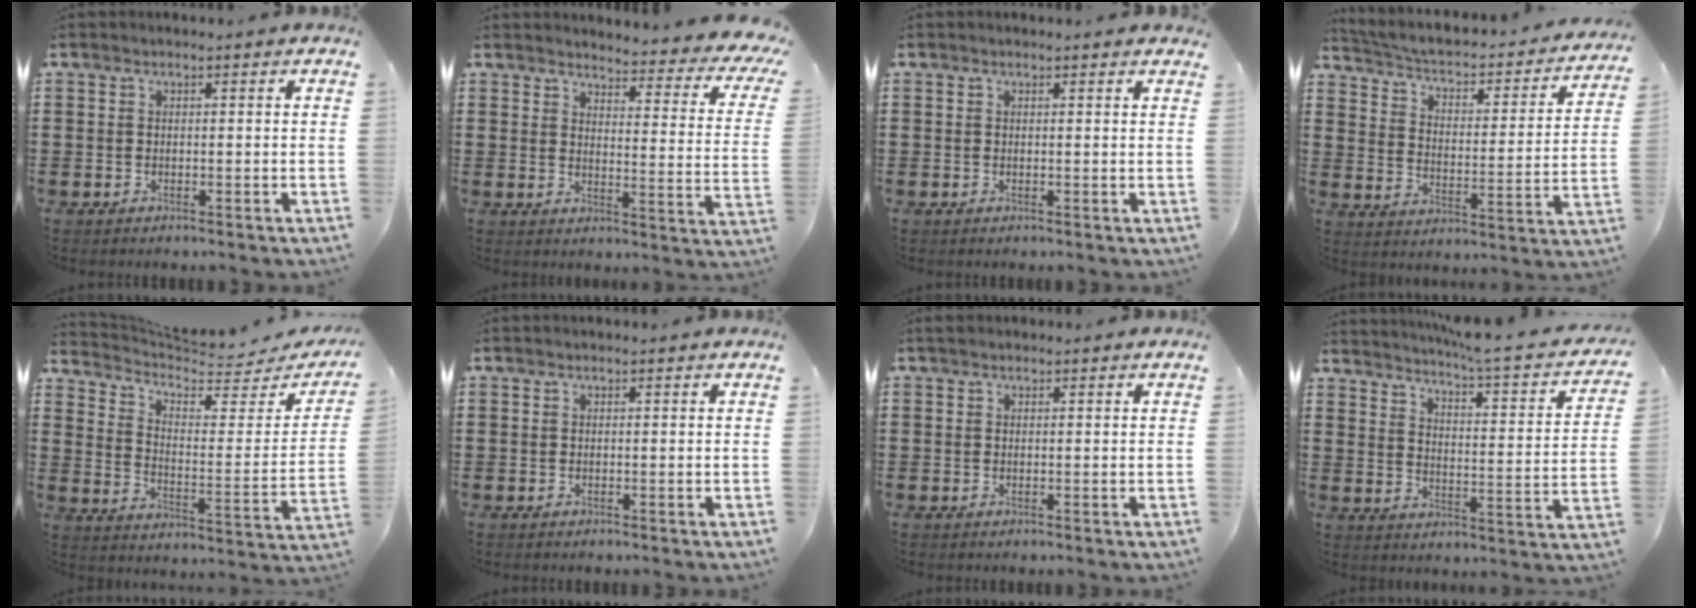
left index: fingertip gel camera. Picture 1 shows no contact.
{"total": 4.4, "force": [3.8, 0.5, 2.0], "torque": [-0.037, -0.039, 0.057]}
{"total": 0.6, "force": [0.5, 0.1, 0.3], "torque": [-0.007, 0.000, 0.010]}
{"total": 2.5, "force": [1.8, 0.8, 1.5], "torque": [-0.044, -0.026, 0.019]}
{"total": 4.8, "force": [4.2, 1.3, 2.0], "torque": [-0.066, -0.037, 0.068]}
{"total": 0.0}
{"total": 0.5, "force": [0.3, 0.3, 0.3], "torque": [-0.006, 0.004, 0.006]}
{"total": 4.6, "force": [4.0, -0.6, 2.2], "torque": [-0.062, -0.034, 0.058]}